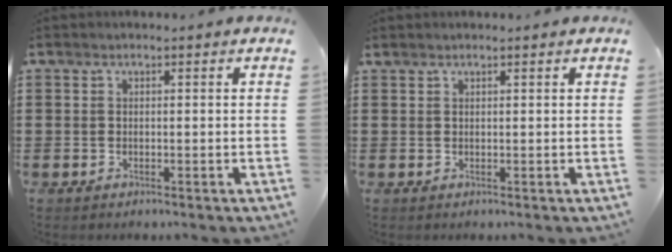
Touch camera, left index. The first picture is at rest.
{"total": 0.5, "force": [0.5, 0.0, 0.2], "torque": [-0.005, -0.001, 0.011]}